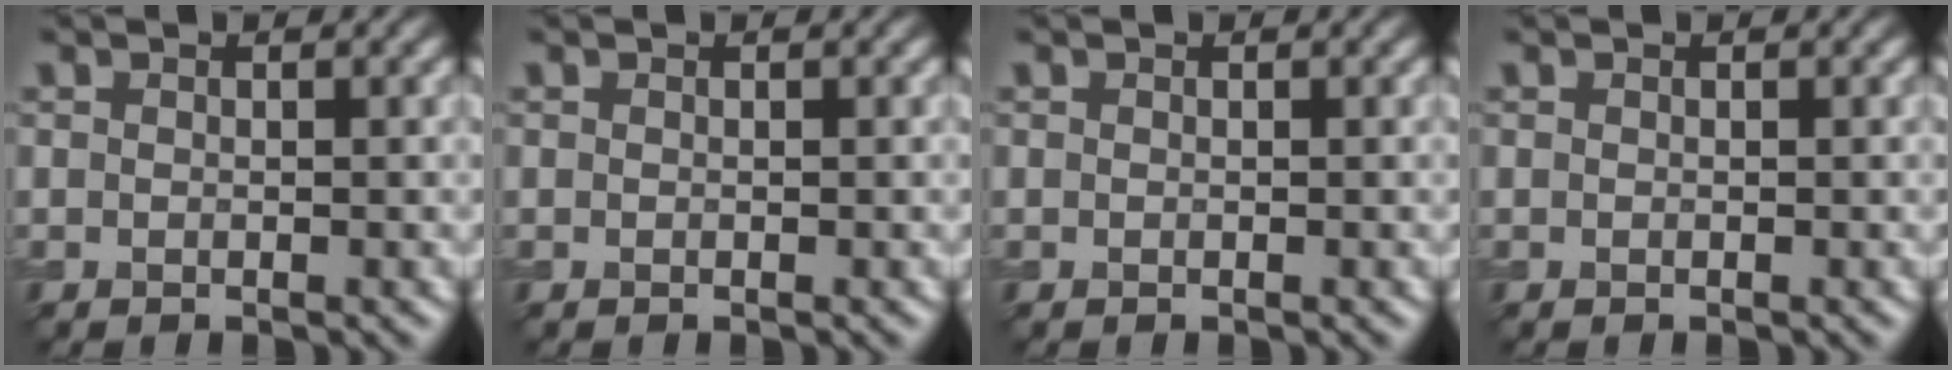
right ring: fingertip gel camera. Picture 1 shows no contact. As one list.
[{"total": 0.0}, {"total": 0.0}, {"total": 0.0}]